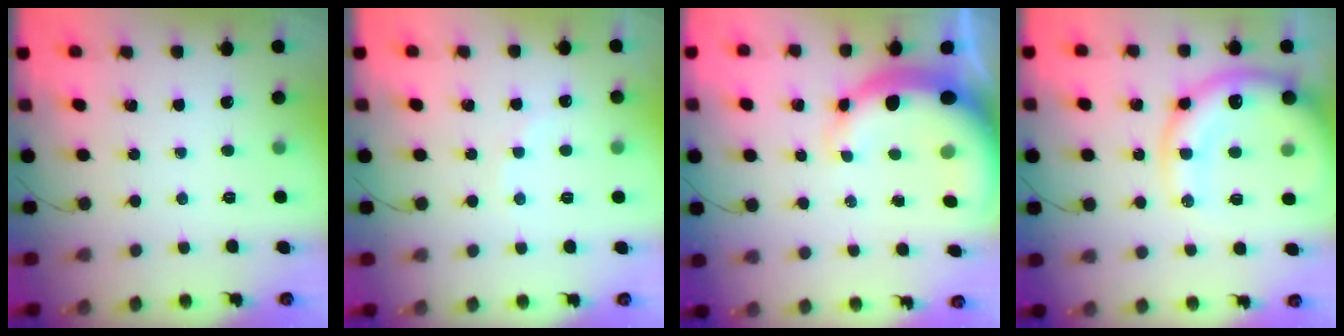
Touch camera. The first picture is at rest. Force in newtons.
{"total": 5.1, "press": 5.0, "slide": 0.8}
{"total": 11.3, "press": 10.9, "slide": 3.0}
{"total": 17.8, "press": 17.4, "slide": 4.0}